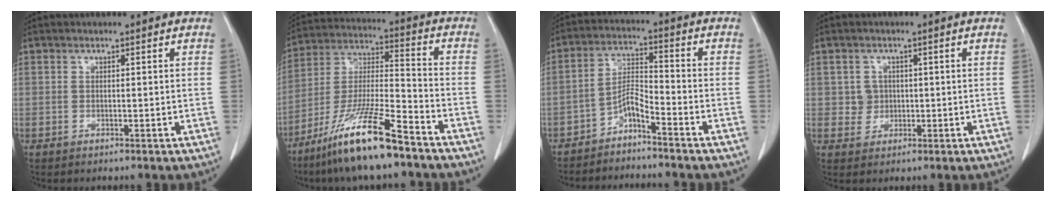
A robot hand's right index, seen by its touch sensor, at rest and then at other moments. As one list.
[{"total": 15.6, "force": [-10.8, 1.0, 11.1], "torque": [-0.234, -0.029, -0.201]}, {"total": 4.8, "force": [-3.9, 0.2, 2.9], "torque": [-0.056, 0.000, -0.076]}, {"total": 2.6, "force": [0.3, 2.6, 0.3], "torque": [-0.001, 0.005, 0.007]}]